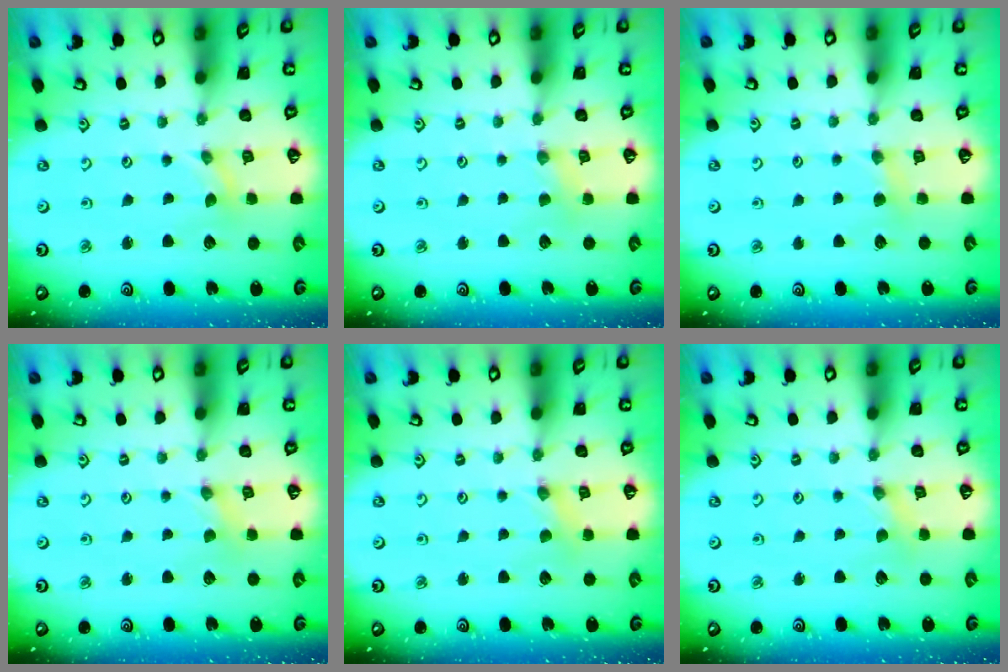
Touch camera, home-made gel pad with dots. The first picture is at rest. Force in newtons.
{"total": 2.5, "press": 2.5, "slide": 0.4}
{"total": 3.4, "press": 3.3, "slide": 0.5}
{"total": 0.0}
{"total": 1.4, "press": 1.3, "slide": 0.3}
{"total": 0.0}